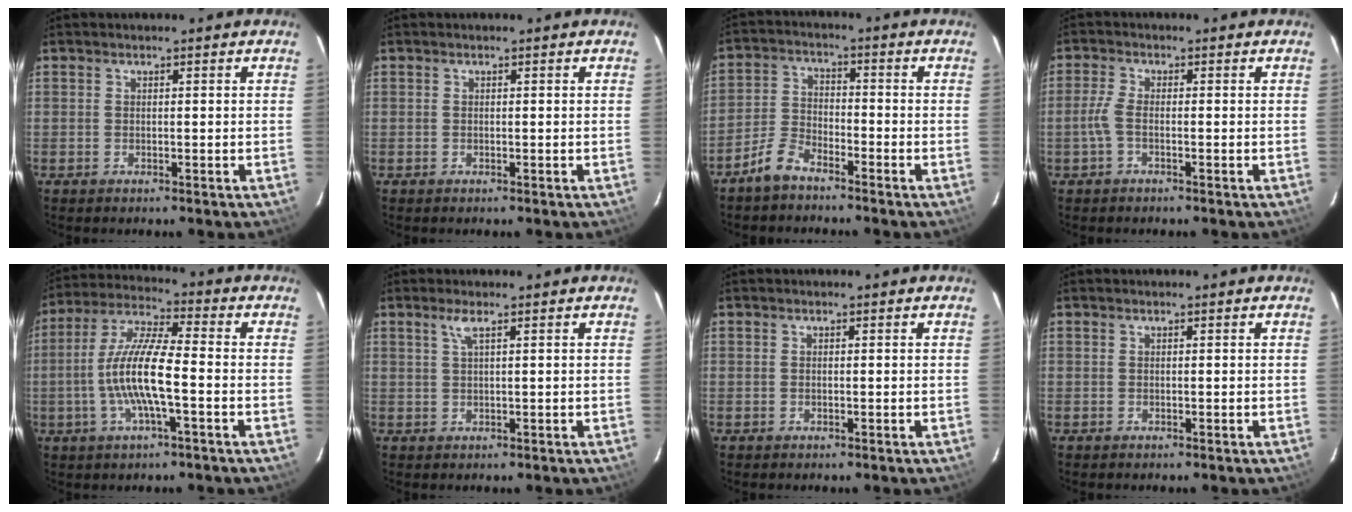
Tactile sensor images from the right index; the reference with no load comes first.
{"total": 0.0}
{"total": 5.6, "force": [-4.6, 2.0, 2.5], "torque": [-0.061, 0.012, -0.095]}
{"total": 2.7, "force": [-1.1, 0.9, 2.3], "torque": [-0.060, 0.004, -0.024]}
{"total": 12.2, "force": [-2.7, 2.0, 11.7], "torque": [-0.238, 0.004, -0.055]}
{"total": 1.8, "force": [1.0, -0.2, 1.5], "torque": [-0.031, 0.002, 0.021]}
{"total": 0.0}
{"total": 0.0}